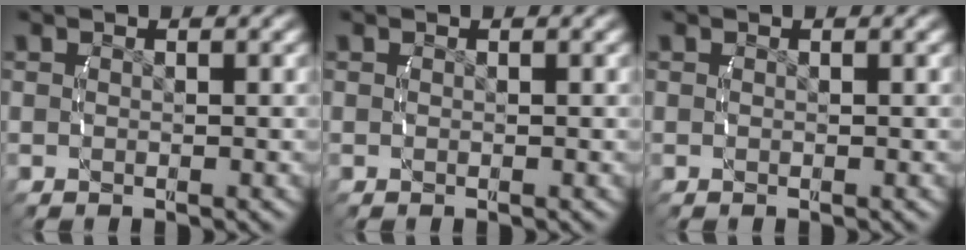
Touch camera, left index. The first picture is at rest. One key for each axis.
{"total": 0.0}
{"total": 0.0}